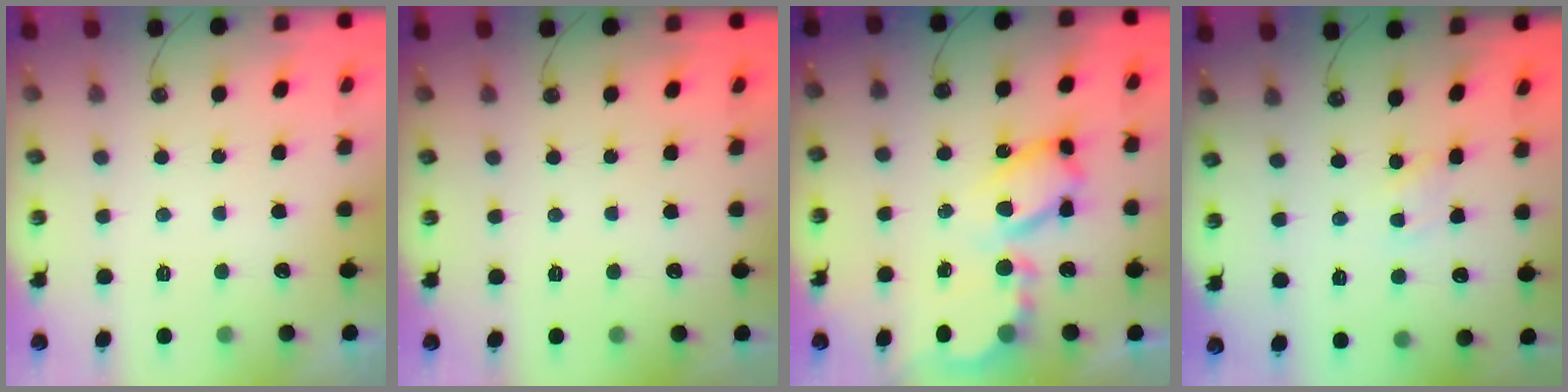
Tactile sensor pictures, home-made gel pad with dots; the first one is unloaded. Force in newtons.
{"total": 0.0}
{"total": 13.0, "press": 12.9, "slide": 1.2}
{"total": 2.7, "press": 2.7, "slide": 0.4}